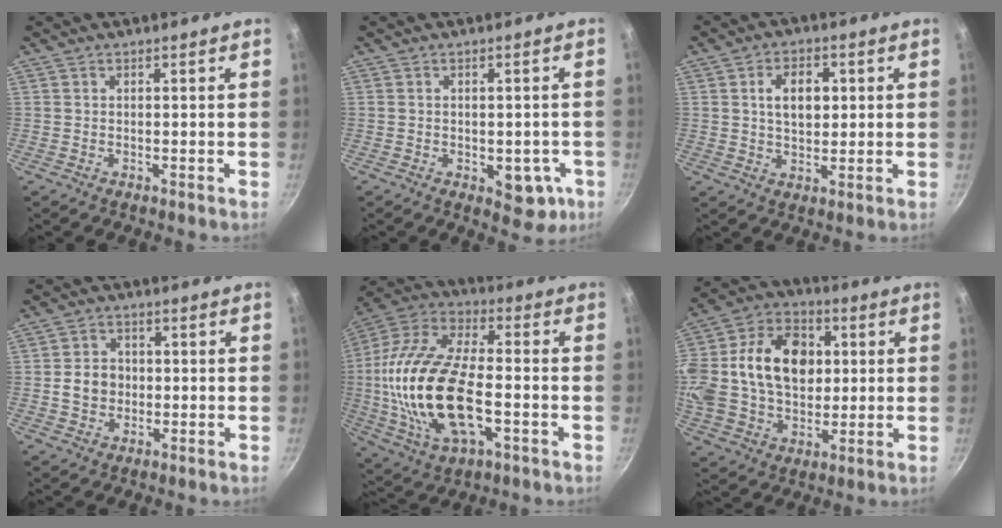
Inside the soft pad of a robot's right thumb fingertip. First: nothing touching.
{"total": 7.3, "force": [-2.2, 4.3, 5.4], "torque": [-0.031, 0.007, -0.021]}
{"total": 7.2, "force": [1.4, 4.6, 5.3], "torque": [-0.071, 0.002, 0.023]}
{"total": 5.7, "force": [-0.4, 4.8, 2.9], "torque": [-0.026, 0.011, -0.010]}
{"total": 25.0, "force": [-3.7, 12.6, 21.2], "torque": [-0.428, 0.026, -0.071]}
{"total": 26.0, "force": [3.5, 18.8, 17.7], "torque": [-0.333, 0.031, 0.056]}